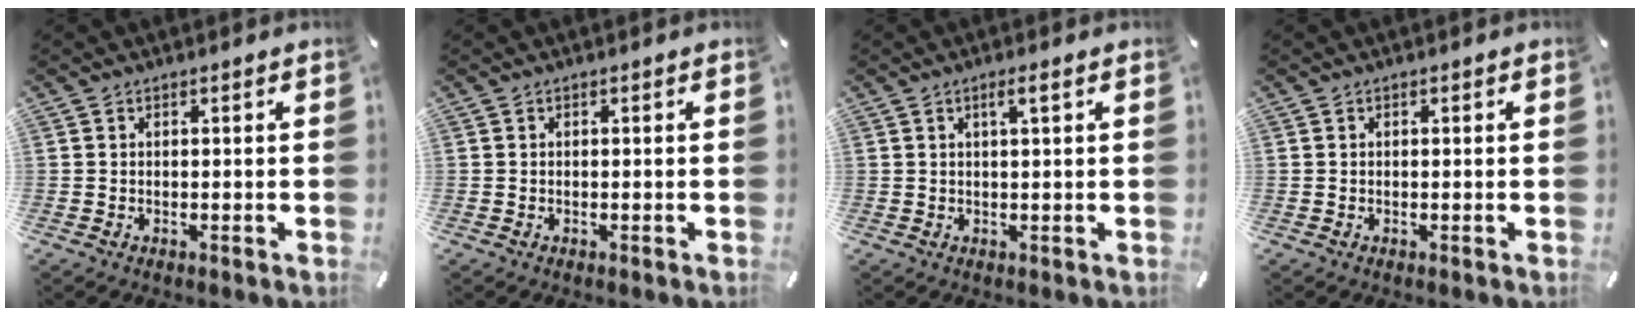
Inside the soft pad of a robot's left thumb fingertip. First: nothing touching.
{"total": 0.0}
{"total": 2.7, "force": [1.1, 0.2, 2.4], "torque": [-0.048, 0.002, 0.016]}
{"total": 0.0}